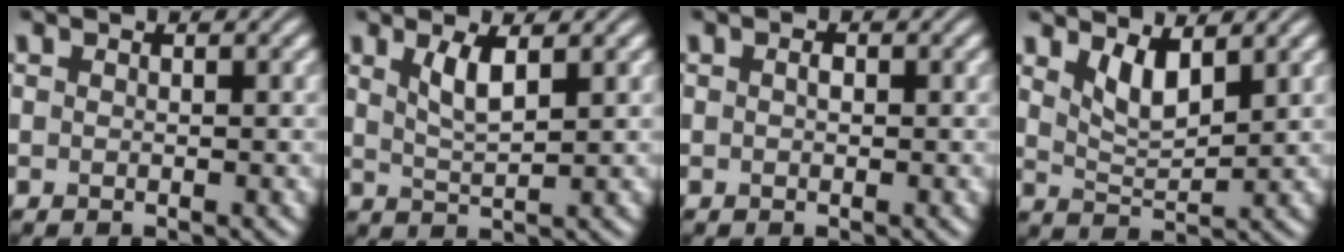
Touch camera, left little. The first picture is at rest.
{"total": 2.8, "force": [1.4, 0.7, 2.3], "torque": [-0.047, -0.005, 0.029]}
{"total": 0.7, "force": [0.1, 0.4, 0.6], "torque": [-0.012, 0.001, 0.001]}
{"total": 3.2, "force": [1.9, 1.1, 2.3], "torque": [-0.049, -0.011, 0.041]}